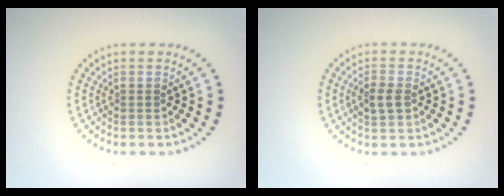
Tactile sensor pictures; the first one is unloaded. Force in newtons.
{"total": 2.1, "press": 2.1, "slide": 0.2}